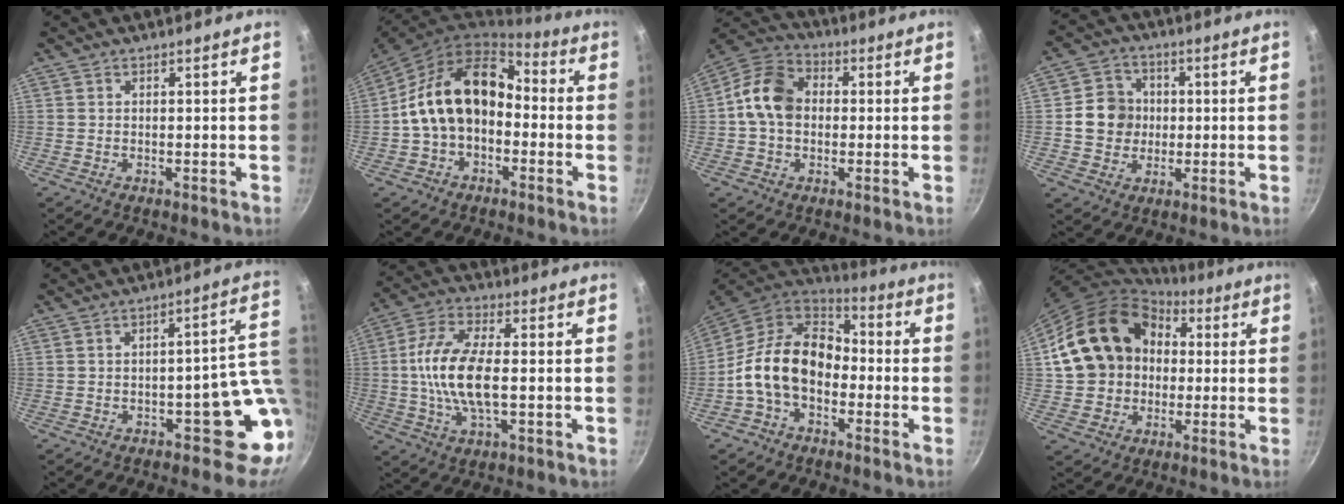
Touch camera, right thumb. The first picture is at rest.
{"total": 16.1, "force": [-1.2, 11.4, 11.4], "torque": [-0.175, 0.059, -0.032]}
{"total": 11.3, "force": [0.2, 8.6, 7.2], "torque": [-0.107, 0.025, -0.014]}
{"total": 8.7, "force": [0.2, 7.9, 3.5], "torque": [-0.025, 0.014, -0.005]}
{"total": 10.9, "force": [-1.3, 6.2, 8.9], "torque": [-0.038, 0.022, -0.010]}
{"total": 13.5, "force": [-0.4, 6.1, 12.1], "torque": [-0.236, 0.016, -0.020]}
{"total": 16.4, "force": [-2.6, 11.6, 11.3], "torque": [-0.169, 0.045, -0.065]}
{"total": 18.8, "force": [3.1, 15.5, 10.0], "torque": [-0.154, 0.037, 0.059]}